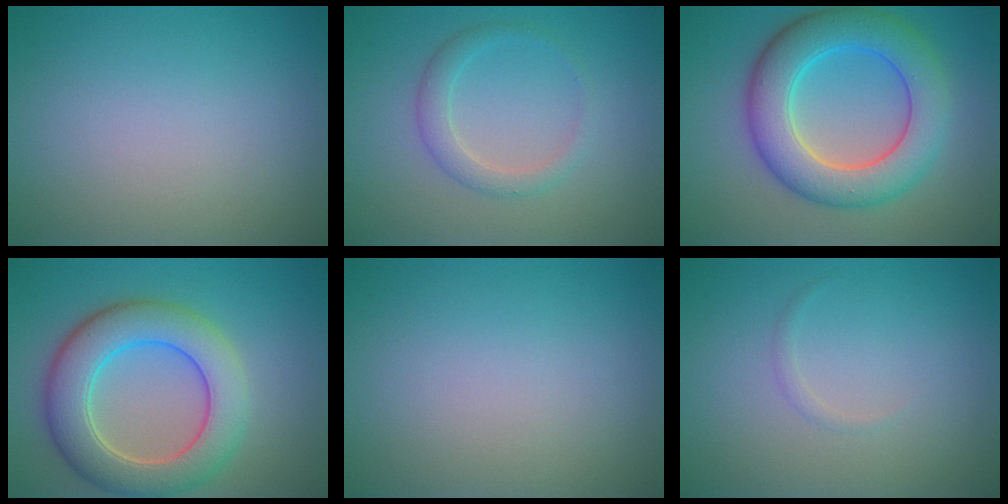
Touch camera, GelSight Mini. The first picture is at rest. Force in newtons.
{"total": 2.1, "press": 2.1, "slide": 0.1}
{"total": 8.2, "press": 8.2, "slide": 0.2}
{"total": 7.8, "press": 7.8, "slide": 0.3}
{"total": 0.0}
{"total": 0.5, "press": 0.5, "slide": 0.0}